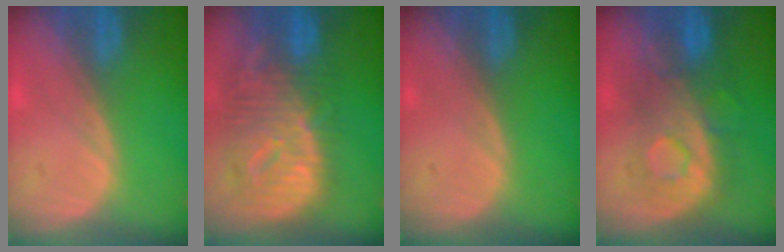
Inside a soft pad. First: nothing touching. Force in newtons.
{"total": 12.5, "press": 10.8, "slide": 6.3}
{"total": 0.0}
{"total": 8.3, "press": 8.3, "slide": 0.9}